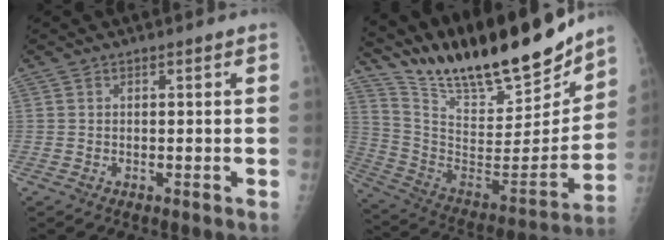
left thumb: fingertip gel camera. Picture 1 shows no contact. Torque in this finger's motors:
{"motor_torque": [0.40, 0.14, 1.39, -1.38, 0.07]}